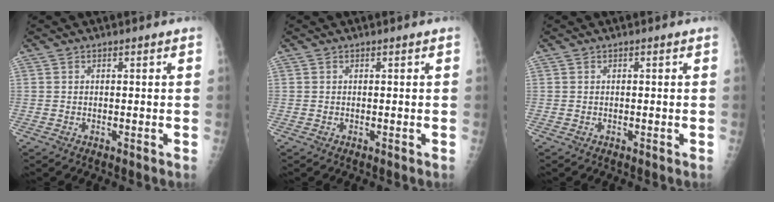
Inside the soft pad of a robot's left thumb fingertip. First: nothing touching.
{"total": 0.0}
{"total": 0.0}